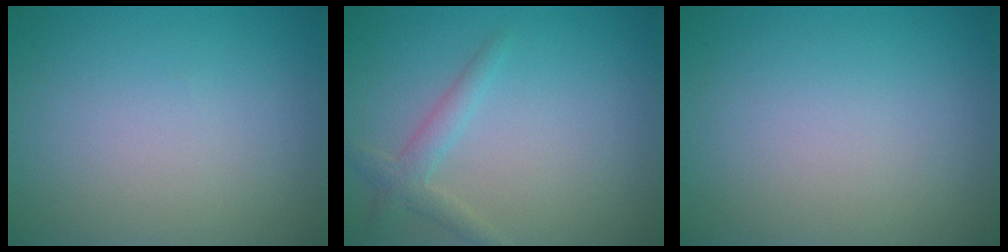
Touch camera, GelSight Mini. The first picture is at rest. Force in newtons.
{"total": 2.0, "press": 2.0, "slide": 0.1}
{"total": 0.0}